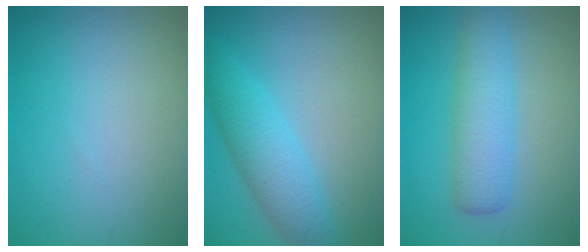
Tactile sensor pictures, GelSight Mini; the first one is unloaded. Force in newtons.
{"total": 4.5, "press": 4.5, "slide": 0.1}
{"total": 4.4, "press": 4.4, "slide": 0.1}